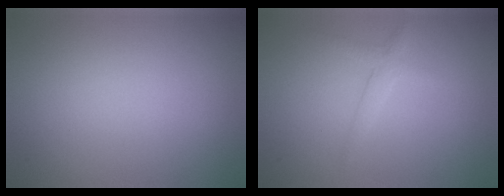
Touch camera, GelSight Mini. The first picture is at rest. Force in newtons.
{"total": 1.7, "press": 1.7, "slide": 0.1}